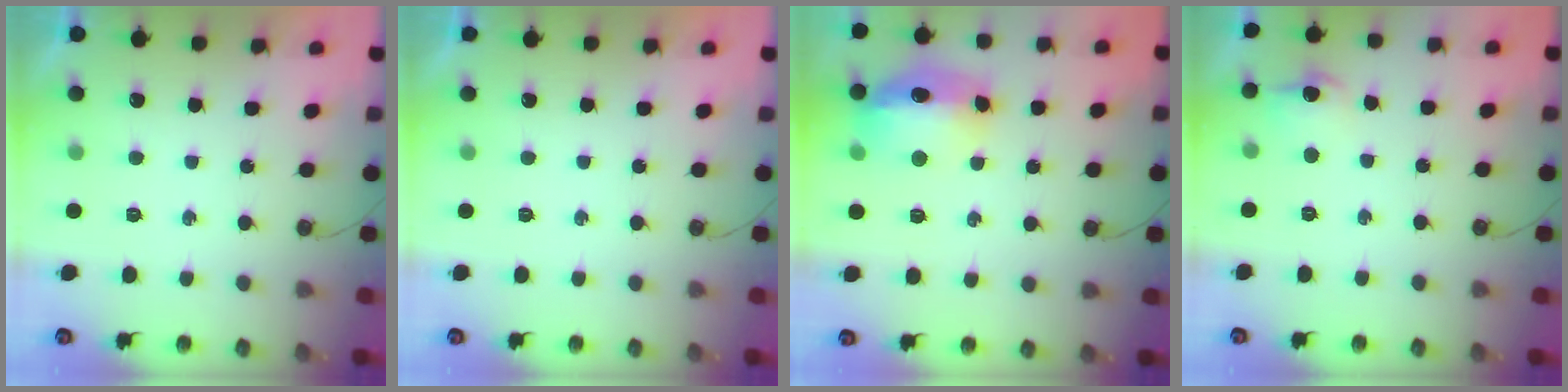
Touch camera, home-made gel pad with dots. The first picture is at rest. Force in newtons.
{"total": 0.0}
{"total": 13.9, "press": 13.8, "slide": 1.5}
{"total": 7.3, "press": 7.2, "slide": 0.8}